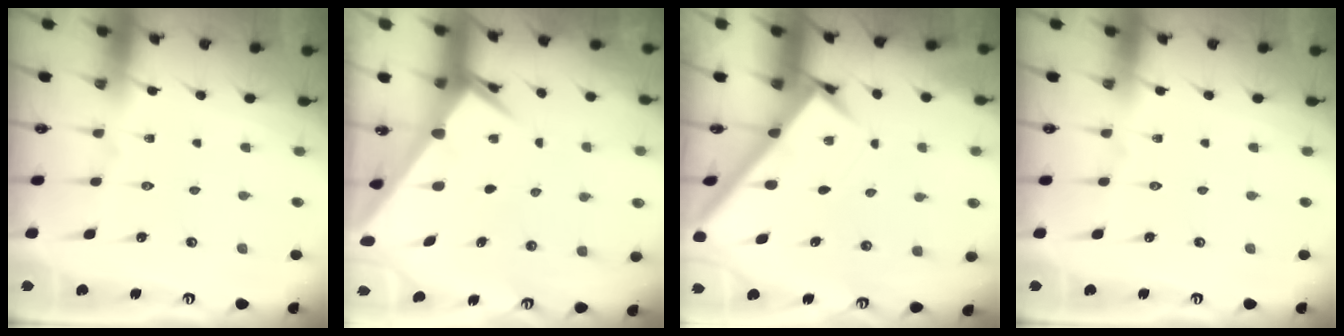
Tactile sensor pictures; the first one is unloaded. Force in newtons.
{"total": 2.5, "press": 2.5, "slide": 0.2}
{"total": 3.1, "press": 3.1, "slide": 0.4}
{"total": 0.0}